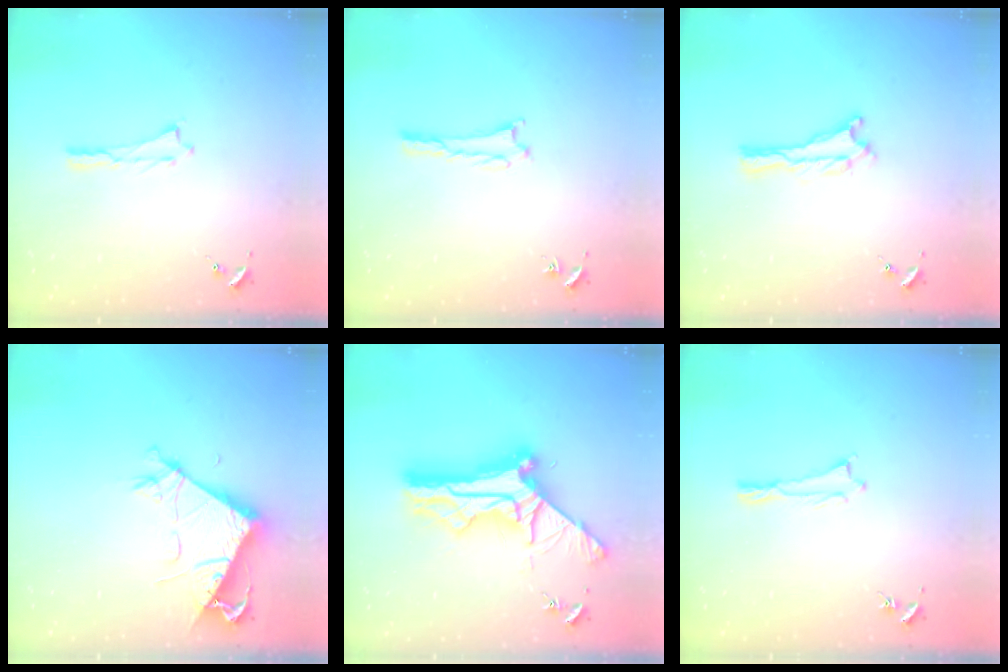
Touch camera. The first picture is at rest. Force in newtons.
{"total": 0.9, "press": 0.8, "slide": 0.1}
{"total": 0.0}
{"total": 7.1, "press": 7.1, "slide": 0.6}
{"total": 13.3, "press": 13.2, "slide": 1.4}
{"total": 0.0}